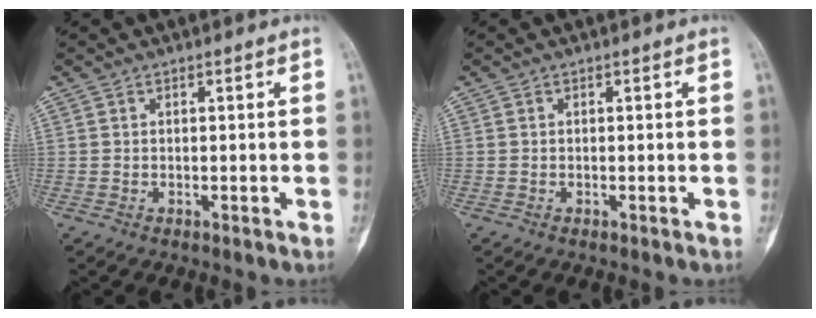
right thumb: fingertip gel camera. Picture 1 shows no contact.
{"total": 0.0}